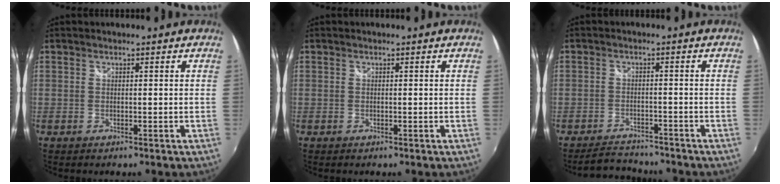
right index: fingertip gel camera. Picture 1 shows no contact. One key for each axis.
{"total": 0.0}
{"total": 5.5, "fx": -5.1, "fy": 2.1, "fz": 0.6, "tx": -0.035, "ty": 0.008, "tz": -0.081}